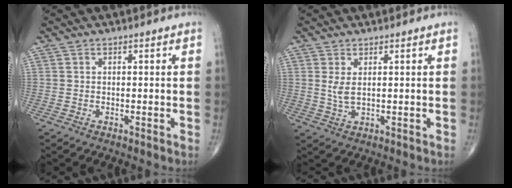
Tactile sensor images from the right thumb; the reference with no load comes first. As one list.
[{"total": 2.7, "force": [0.9, 1.0, 2.4], "torque": [-0.053, -0.007, 0.024]}]